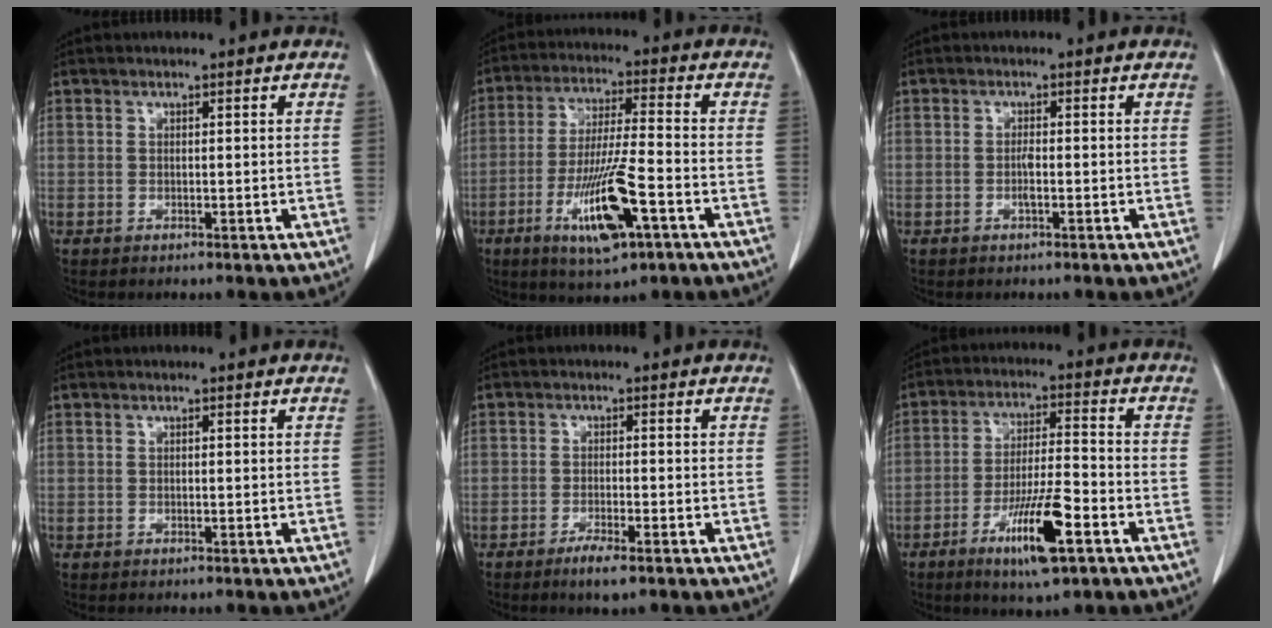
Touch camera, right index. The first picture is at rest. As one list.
[{"total": 12.6, "force": [-5.5, 1.5, 11.3], "torque": [-0.216, -0.018, -0.093]}, {"total": 1.3, "force": [-0.5, 0.2, 1.2], "torque": [-0.024, 0.001, -0.009]}, {"total": 0.0}, {"total": 3.5, "force": [-2.4, 0.4, 2.6], "torque": [-0.050, -0.005, -0.040]}, {"total": 11.2, "force": [-5.7, 1.4, 9.6], "torque": [-0.172, -0.013, -0.097]}]